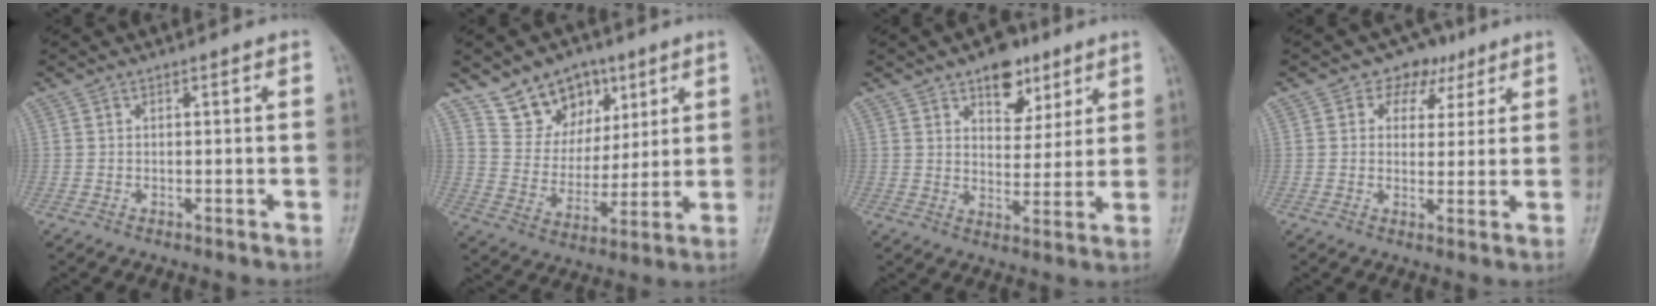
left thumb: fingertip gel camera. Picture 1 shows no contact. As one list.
[{"total": 12.0, "force": [7.7, 8.3, 3.9], "torque": [-0.020, -0.047, 0.142]}, {"total": 9.3, "force": [5.6, 5.5, 4.9], "torque": [-0.034, -0.026, 0.084]}, {"total": 5.9, "force": [3.2, 4.7, 1.6], "torque": [0.013, -0.005, 0.043]}]